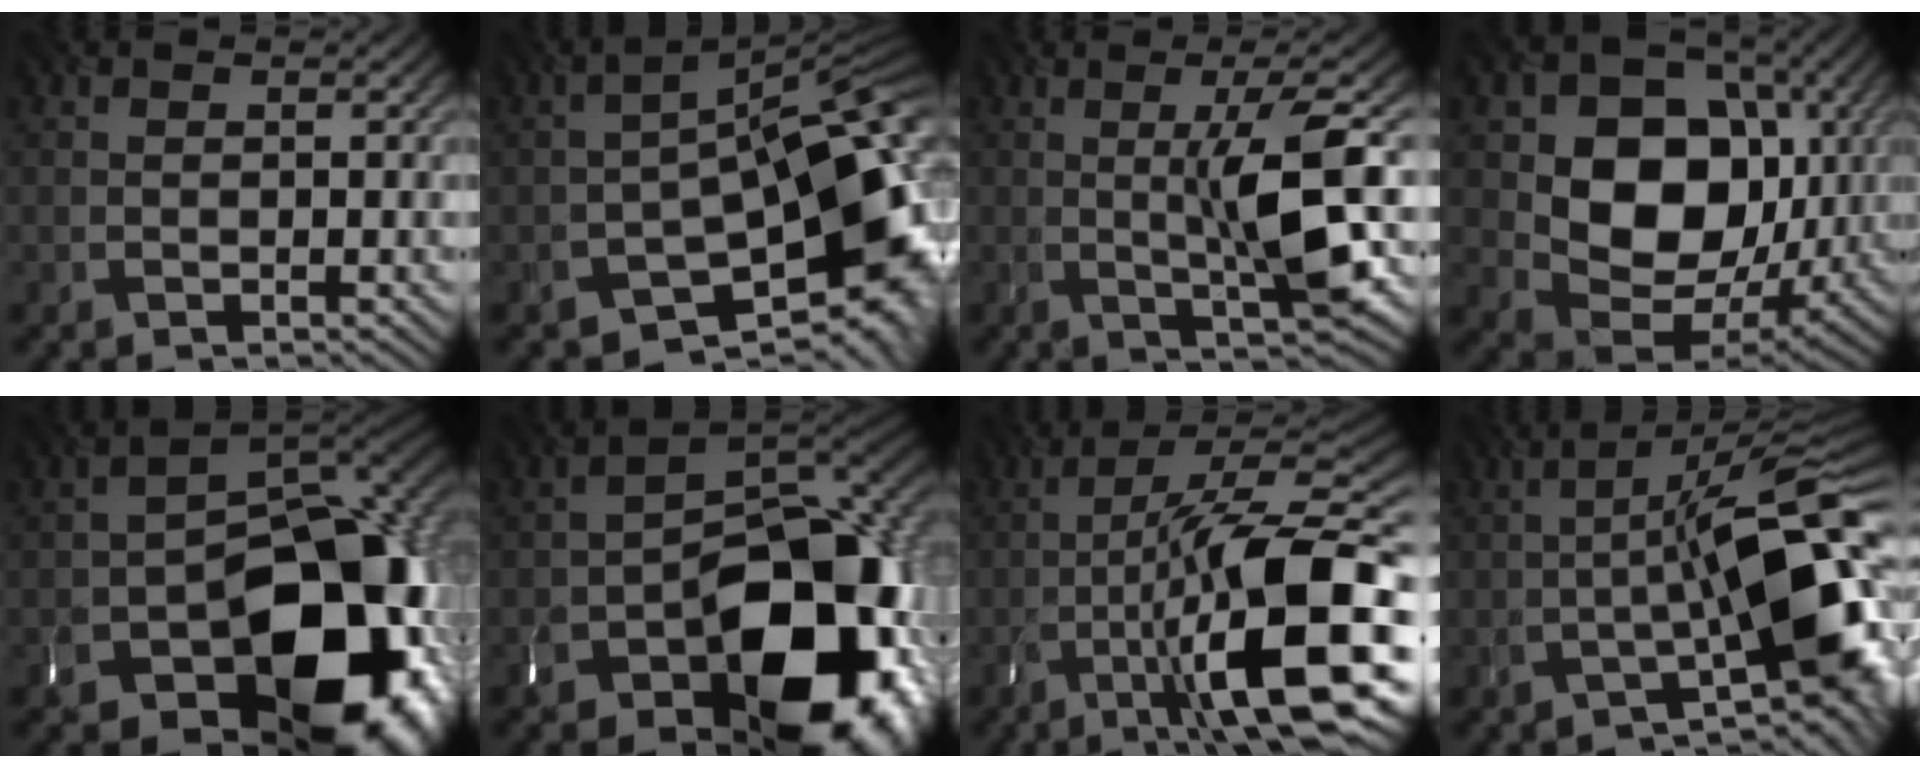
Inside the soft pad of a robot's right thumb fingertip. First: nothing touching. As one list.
[{"total": 13.6, "force": [-5.9, 6.6, 10.3], "torque": [-0.140, -0.022, -0.098]}, {"total": 10.3, "force": [-0.2, 1.6, 10.2], "torque": [-0.156, 0.019, -0.002]}, {"total": 13.8, "force": [1.6, 10.6, 8.7], "torque": [-0.145, -0.011, 0.026]}, {"total": 20.2, "force": [-8.2, 12.6, 13.5], "torque": [-0.169, -0.042, -0.112]}, {"total": 18.5, "force": [-7.5, 11.0, 12.8], "torque": [-0.160, -0.027, -0.124]}, {"total": 18.9, "force": [-5.5, 5.2, 17.4], "torque": [-0.275, 0.010, -0.089]}, {"total": 12.6, "force": [-3.6, 2.8, 11.8], "torque": [-0.180, 0.016, -0.062]}]